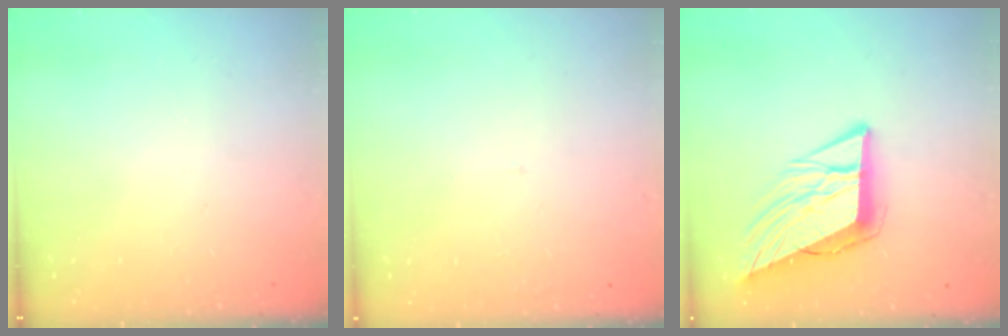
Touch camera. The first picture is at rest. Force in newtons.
{"total": 2.0, "press": 2.0, "slide": 0.1}
{"total": 13.0, "press": 12.4, "slide": 4.0}